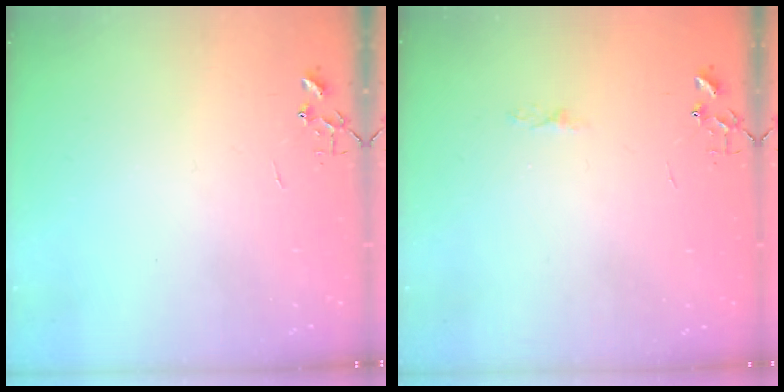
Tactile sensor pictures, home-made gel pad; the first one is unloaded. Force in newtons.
{"total": 3.6, "press": 3.5, "slide": 0.5}